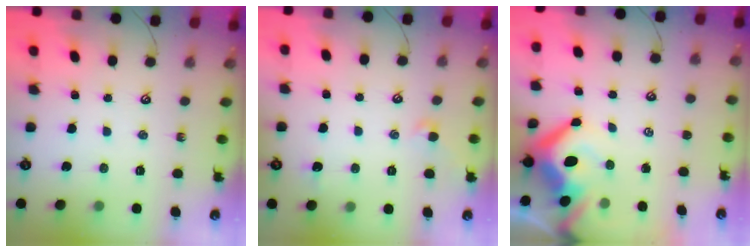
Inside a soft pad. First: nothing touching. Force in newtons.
{"total": 0.0}
{"total": 10.1, "press": 10.0, "slide": 1.4}